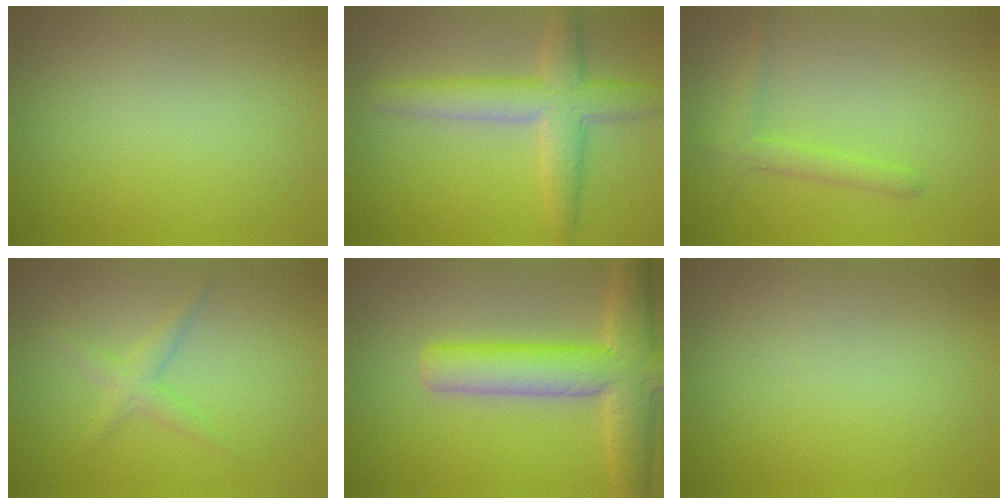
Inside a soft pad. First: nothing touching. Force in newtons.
{"total": 5.0, "press": 5.0, "slide": 0.2}
{"total": 1.9, "press": 1.9, "slide": 0.1}
{"total": 1.8, "press": 1.8, "slide": 0.1}
{"total": 7.6, "press": 7.6, "slide": 0.5}
{"total": 0.0}